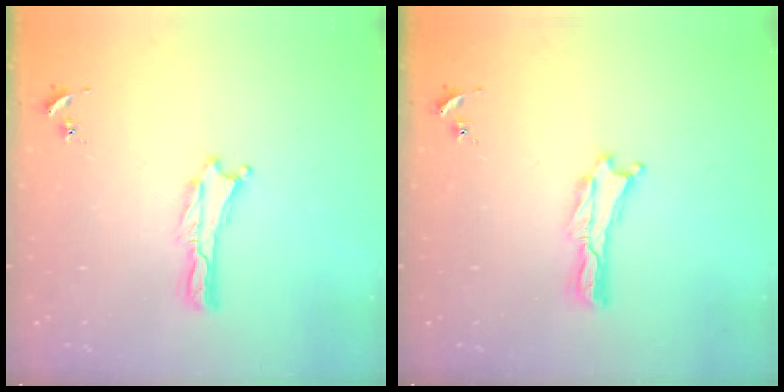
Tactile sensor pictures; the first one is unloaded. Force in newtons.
{"total": 0.0}